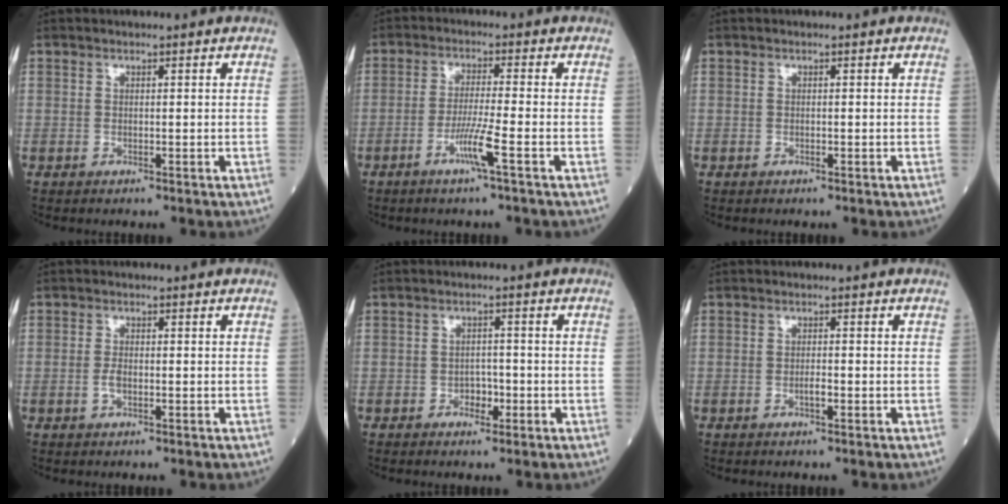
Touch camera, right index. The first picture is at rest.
{"total": 5.0, "force": [-2.4, -0.9, 4.3], "torque": [-0.085, -0.010, -0.051]}
{"total": 0.0}
{"total": 1.6, "force": [-0.5, 0.6, 1.4], "torque": [-0.031, 0.002, -0.009]}
{"total": 2.3, "force": [-1.1, 1.5, 1.3], "torque": [-0.013, 0.008, -0.017]}
{"total": 1.2, "force": [-0.5, 0.2, 1.0], "torque": [-0.018, 0.002, -0.010]}